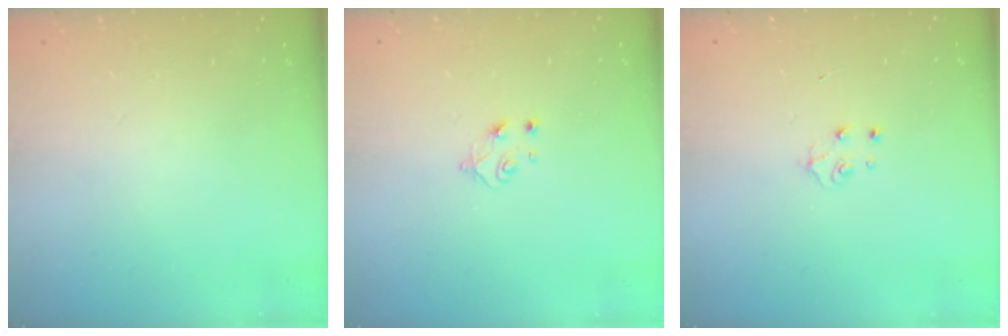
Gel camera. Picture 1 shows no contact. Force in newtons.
{"total": 4.9, "press": 4.9, "slide": 0.5}
{"total": 4.0, "press": 4.0, "slide": 0.5}